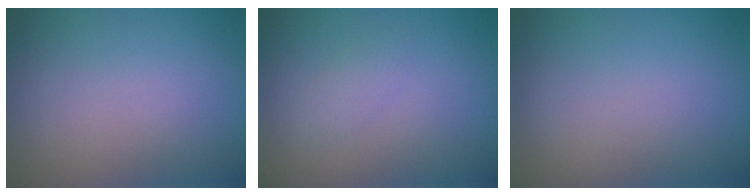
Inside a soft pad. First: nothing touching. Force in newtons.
{"total": 1.3, "press": 1.3, "slide": 0.0}
{"total": 0.0}